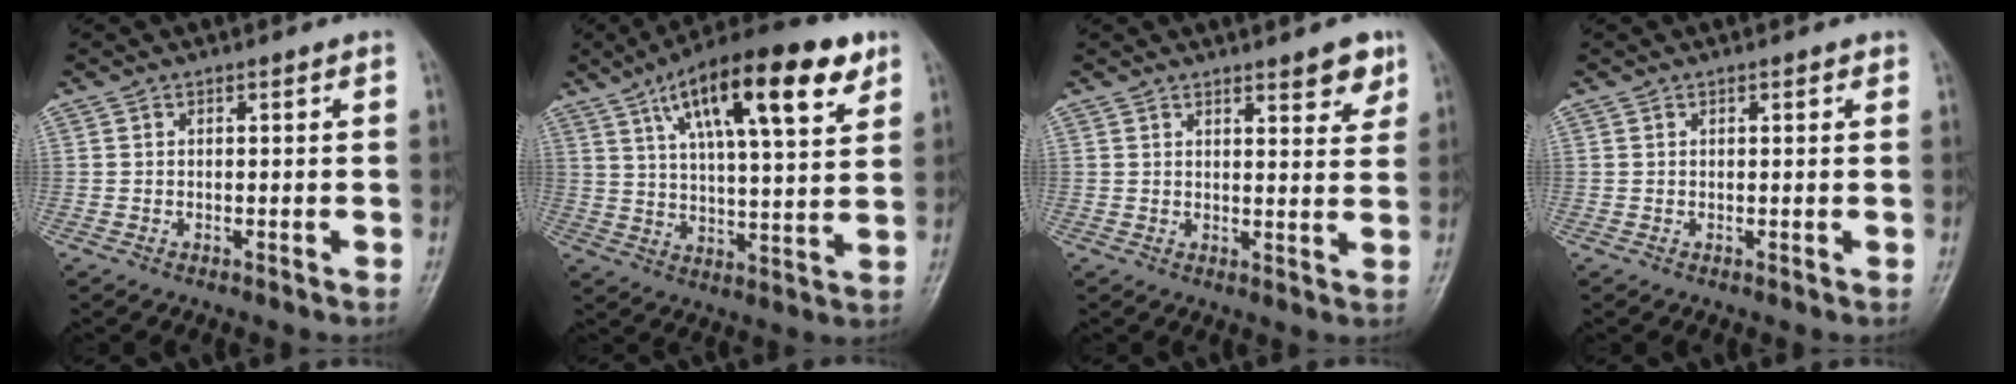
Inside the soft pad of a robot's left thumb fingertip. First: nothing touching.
{"total": 21.0, "force": [10.7, 6.4, 16.9], "torque": [-0.250, -0.017, 0.169]}
{"total": 5.8, "force": [3.9, 1.8, 3.8], "torque": [-0.032, -0.023, 0.049]}
{"total": 1.0, "force": [0.6, 0.4, 0.7], "torque": [-0.009, -0.001, 0.006]}